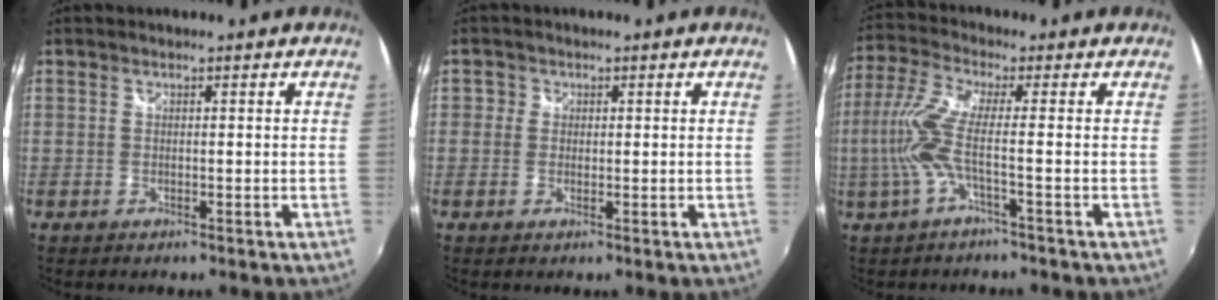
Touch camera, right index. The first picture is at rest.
{"total": 1.7, "force": [0.0, 1.7, 0.3], "torque": [-0.003, 0.000, -0.005]}
{"total": 7.6, "force": [-1.9, -0.3, 7.3], "torque": [-0.165, -0.007, -0.034]}